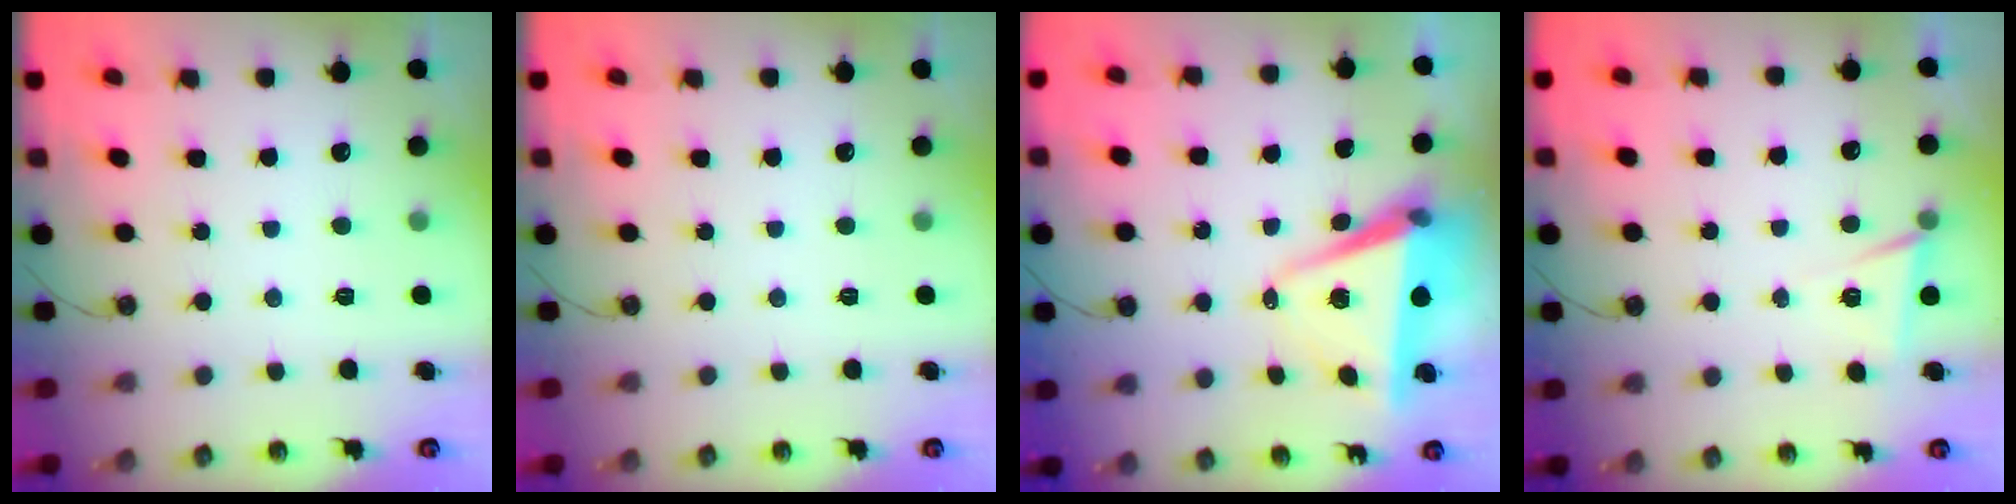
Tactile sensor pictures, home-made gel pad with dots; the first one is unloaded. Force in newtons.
{"total": 0.0}
{"total": 7.2, "press": 5.6, "slide": 4.5}
{"total": 4.7, "press": 2.6, "slide": 3.9}